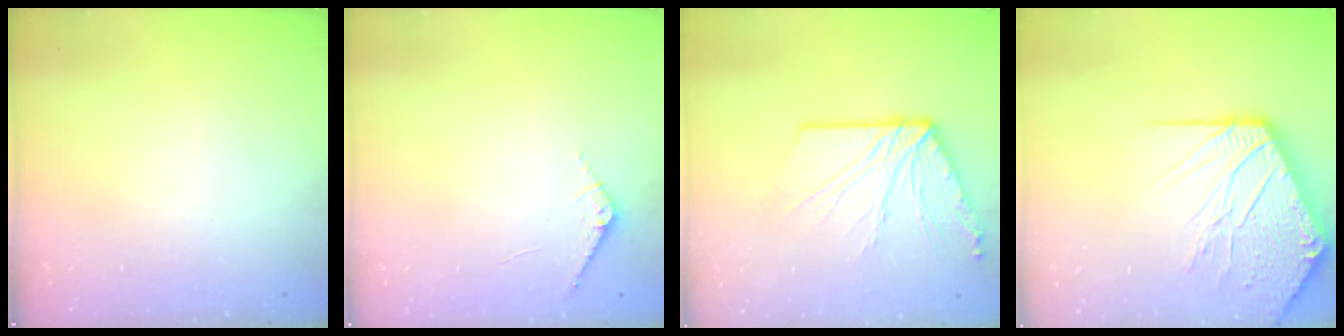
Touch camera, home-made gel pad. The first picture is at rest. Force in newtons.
{"total": 6.1, "press": 6.1, "slide": 0.5}
{"total": 12.4, "press": 12.4, "slide": 0.5}
{"total": 18.3, "press": 18.2, "slide": 2.4}